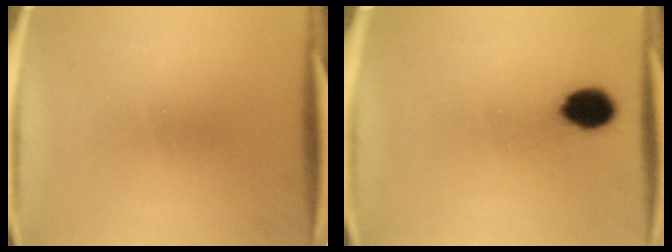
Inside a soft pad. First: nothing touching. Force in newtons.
{"total": 7.2}